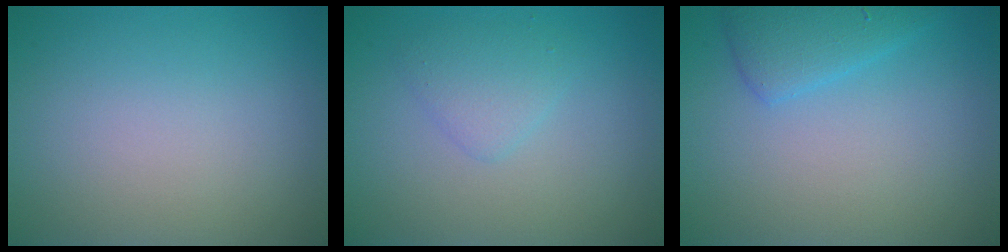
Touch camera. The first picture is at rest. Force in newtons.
{"total": 1.8, "press": 1.8, "slide": 0.1}
{"total": 2.5, "press": 2.5, "slide": 0.2}